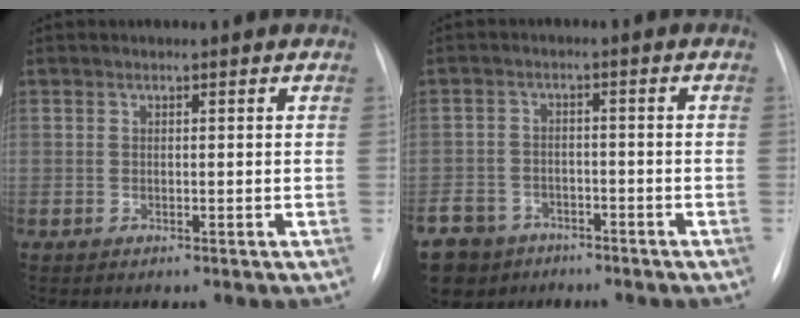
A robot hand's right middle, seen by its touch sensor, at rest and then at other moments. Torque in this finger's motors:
{"motor_torque": [1.07, -1.07, 0.86, 0.19]}